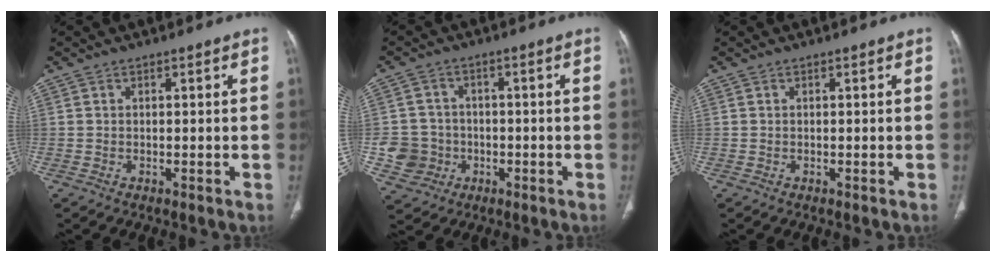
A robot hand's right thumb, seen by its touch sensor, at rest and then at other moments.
{"total": 7.2, "force": [-1.7, 6.9, 1.4], "torque": [-0.006, 0.016, -0.027]}
{"total": 0.0}